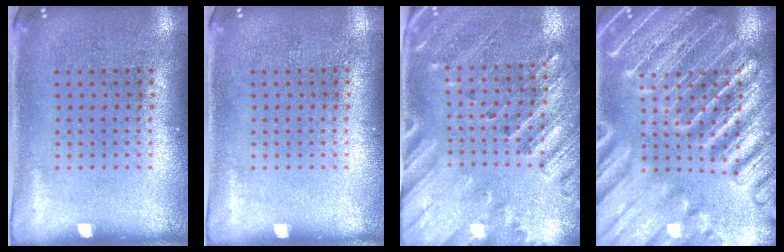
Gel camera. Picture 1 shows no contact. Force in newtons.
{"total": 0.0}
{"total": 2.4, "press": 2.0, "slide": 1.4}
{"total": 6.0, "press": 5.9, "slide": 0.8}